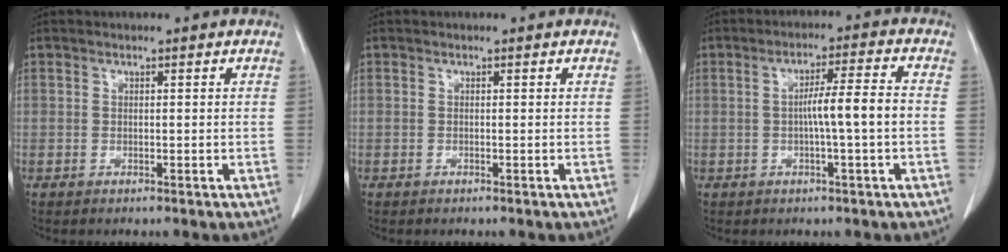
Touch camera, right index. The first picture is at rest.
{"total": 0.0}
{"total": 6.2, "force": [-0.8, -0.5, 6.1], "torque": [-0.101, 0.012, -0.013]}